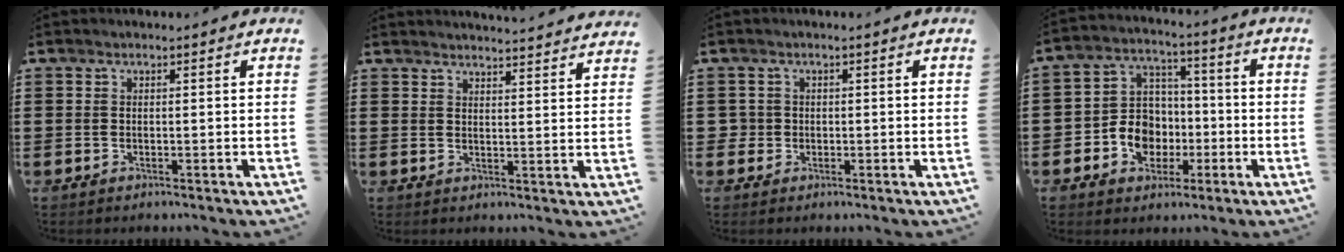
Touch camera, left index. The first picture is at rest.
{"total": 3.1, "force": [3.1, -0.6, 0.0], "torque": [-0.011, -0.020, 0.056]}
{"total": 1.7, "force": [-0.1, 1.7, 0.3], "torque": [-0.013, 0.007, -0.006]}
{"total": 8.1, "force": [-2.5, 7.1, 3.0], "torque": [-0.083, 0.022, -0.042]}